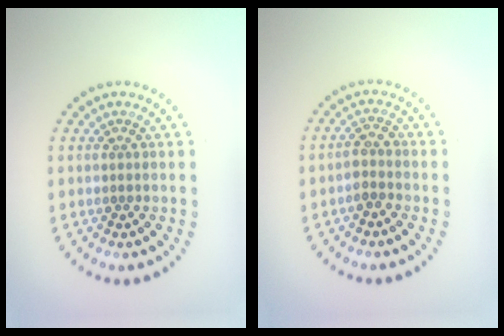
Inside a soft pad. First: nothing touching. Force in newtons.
{"total": 1.7, "press": 1.5, "slide": 0.8}